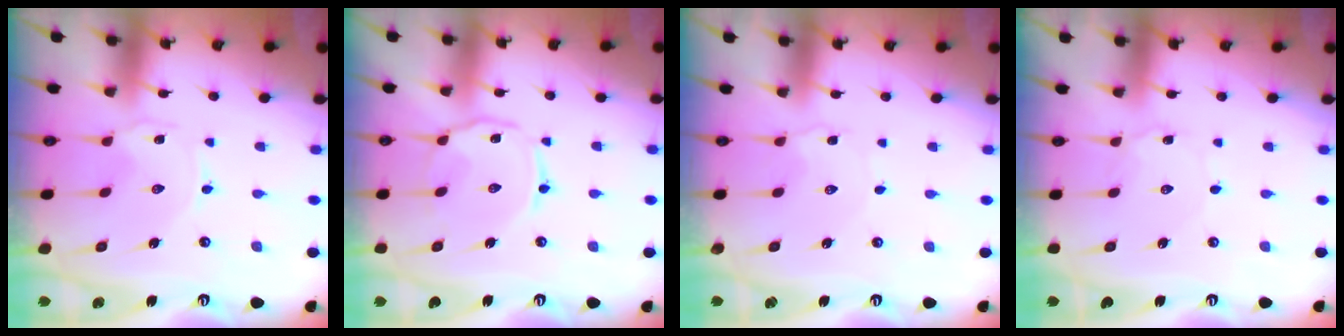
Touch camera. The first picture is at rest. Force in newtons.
{"total": 4.7, "press": 4.7, "slide": 0.3}
{"total": 1.4, "press": 1.3, "slide": 0.2}
{"total": 1.4, "press": 1.3, "slide": 0.1}